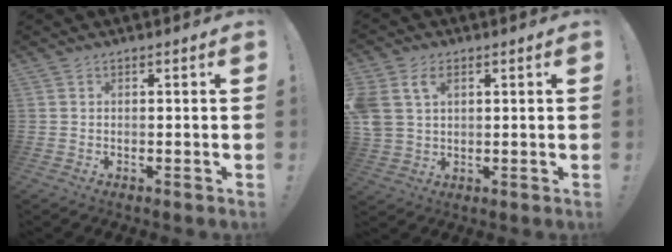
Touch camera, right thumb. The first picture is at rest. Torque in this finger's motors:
{"motor_torque": [0.26, 0.29, 0.66, 0.45, 0.12]}